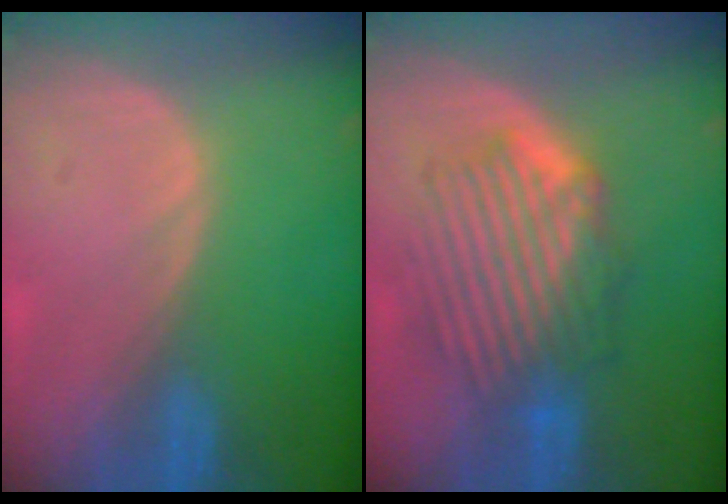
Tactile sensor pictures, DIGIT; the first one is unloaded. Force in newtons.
{"total": 9.0, "press": 8.4, "slide": 3.3}